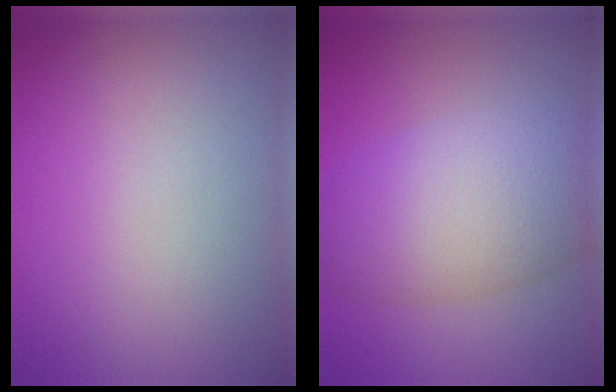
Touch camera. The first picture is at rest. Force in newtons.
{"total": 8.1, "press": 8.1, "slide": 0.3}